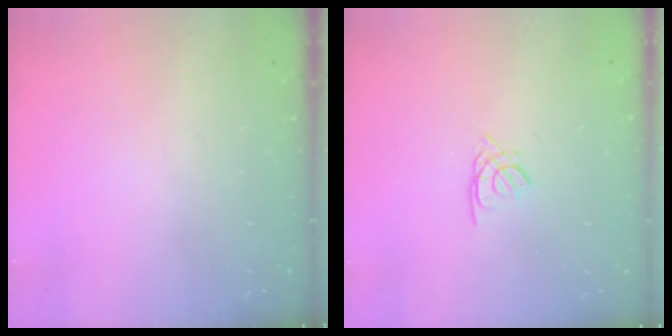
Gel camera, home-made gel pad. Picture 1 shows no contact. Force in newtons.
{"total": 1.3, "press": 1.3, "slide": 0.4}